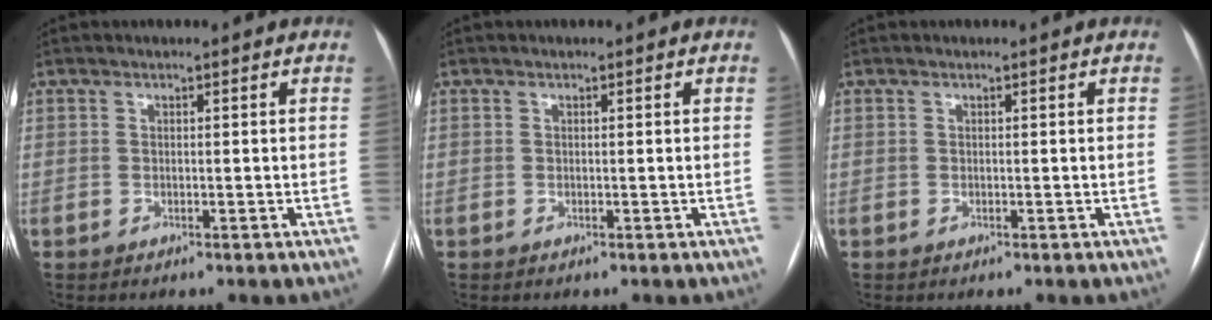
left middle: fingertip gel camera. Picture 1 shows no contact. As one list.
[{"total": 0.0}, {"total": 0.0}]